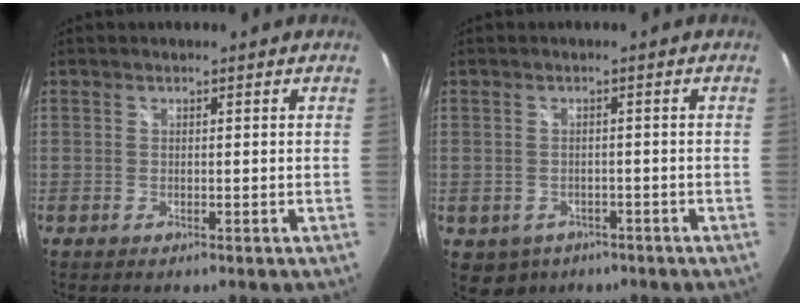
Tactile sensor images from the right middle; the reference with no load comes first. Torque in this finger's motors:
{"motor_torque": [0.27, -0.18, -0.01, 0.01]}